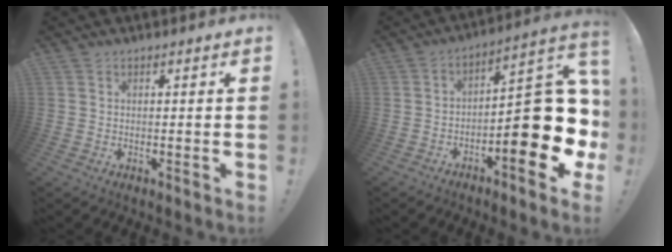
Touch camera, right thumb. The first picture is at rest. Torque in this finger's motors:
{"motor_torque": [2.43, 2.58, 1.50, -1.27, 0.08]}